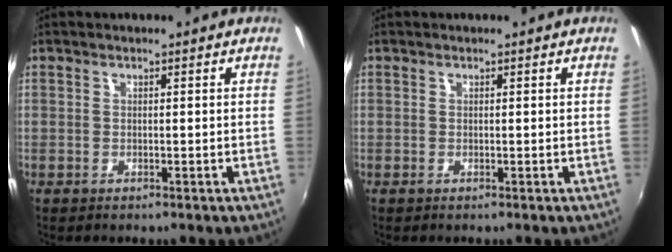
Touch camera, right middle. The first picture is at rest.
{"total": 0.0}